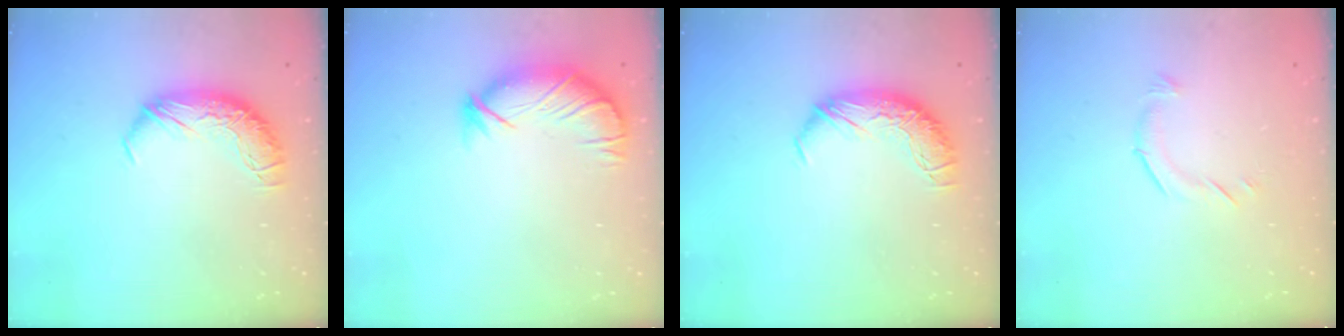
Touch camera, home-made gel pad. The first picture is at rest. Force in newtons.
{"total": 3.9, "press": 3.3, "slide": 2.0}
{"total": 0.0}
{"total": 6.2, "press": 6.1, "slide": 1.1}